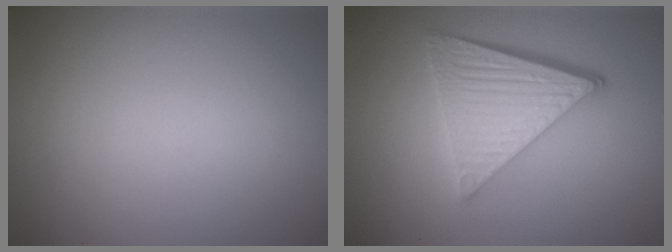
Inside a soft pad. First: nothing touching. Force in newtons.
{"total": 6.5, "press": 4.3, "slide": 4.9}